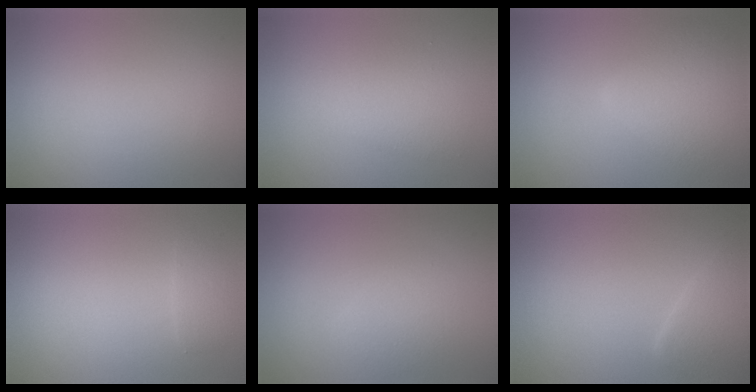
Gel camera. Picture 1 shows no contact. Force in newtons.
{"total": 2.7, "press": 2.7, "slide": 0.1}
{"total": 5.7, "press": 5.7, "slide": 0.2}
{"total": 1.1, "press": 1.1, "slide": 0.2}
{"total": 1.8, "press": 1.8, "slide": 0.1}
{"total": 2.6, "press": 2.6, "slide": 0.1}